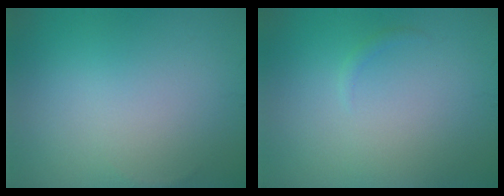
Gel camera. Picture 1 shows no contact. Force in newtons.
{"total": 0.5, "press": 0.5, "slide": 0.1}